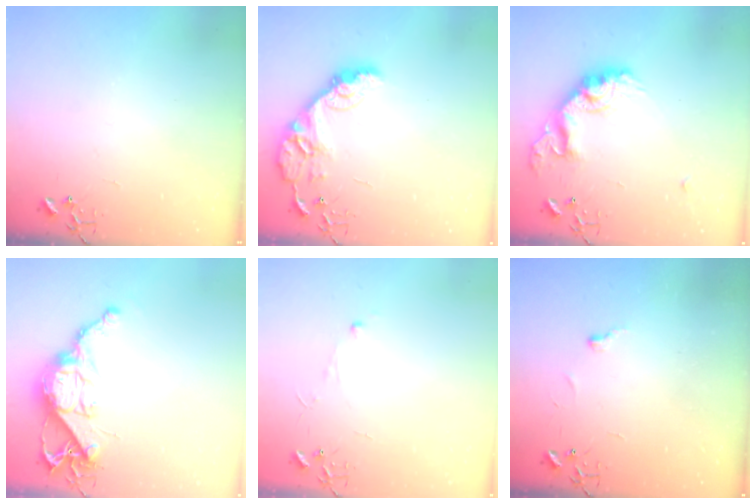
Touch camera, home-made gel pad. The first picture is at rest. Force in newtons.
{"total": 14.5, "press": 14.5, "slide": 1.0}
{"total": 17.2, "press": 17.2, "slide": 1.2}
{"total": 12.8, "press": 12.7, "slide": 1.0}
{"total": 3.9, "press": 3.8, "slide": 0.4}
{"total": 3.8, "press": 3.8, "slide": 0.5}